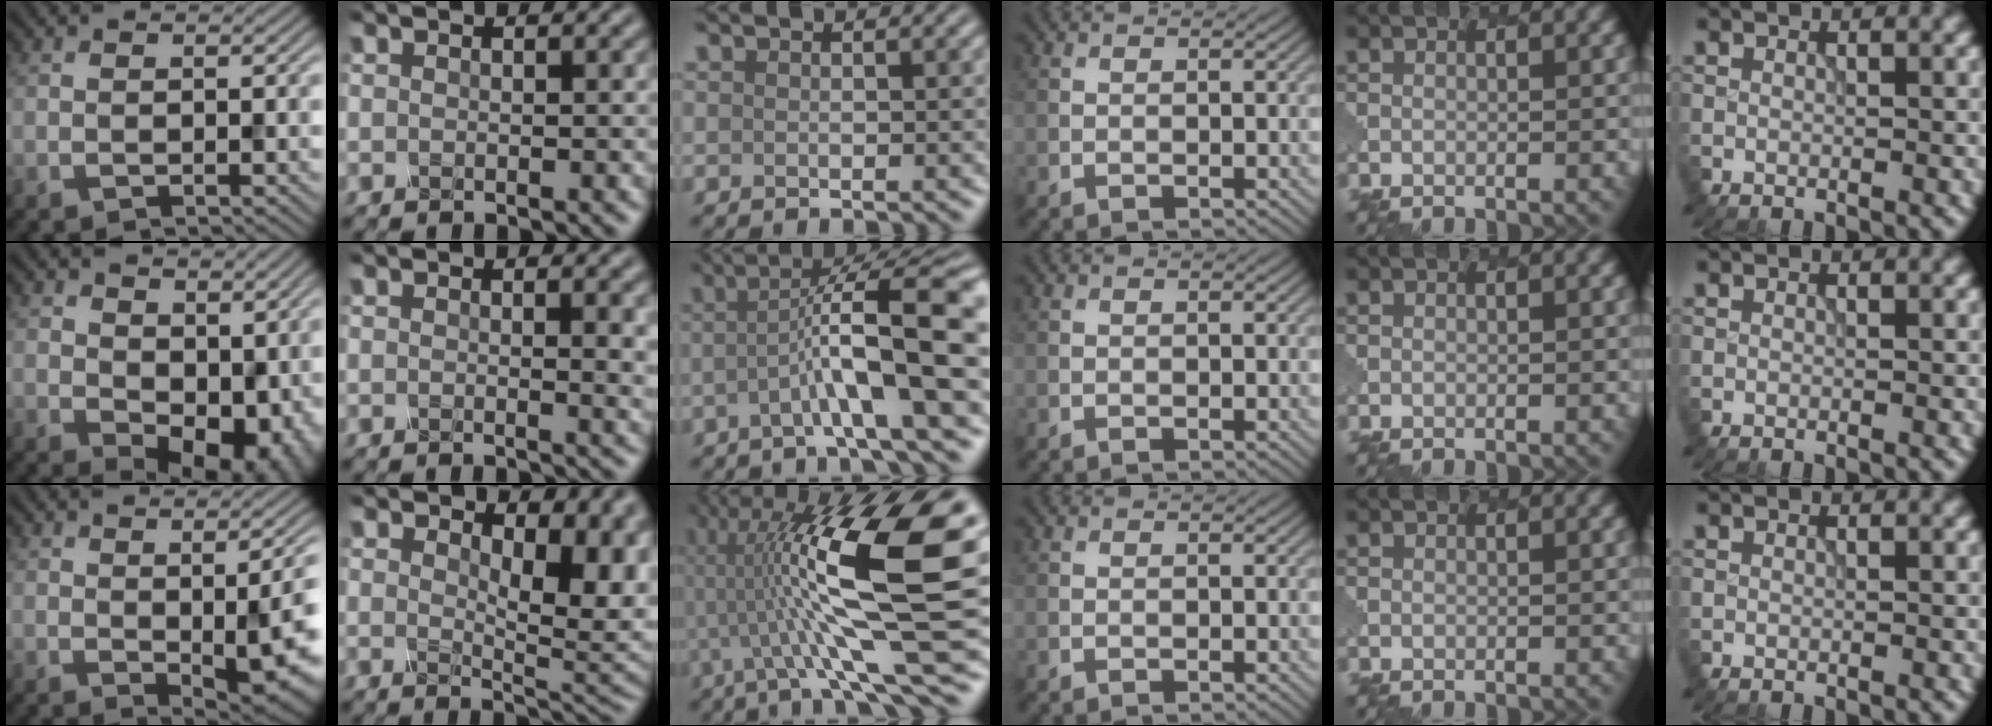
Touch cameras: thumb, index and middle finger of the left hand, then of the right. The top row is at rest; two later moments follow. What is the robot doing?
{"motion": "dispense", "object": "dispenser bottle"}